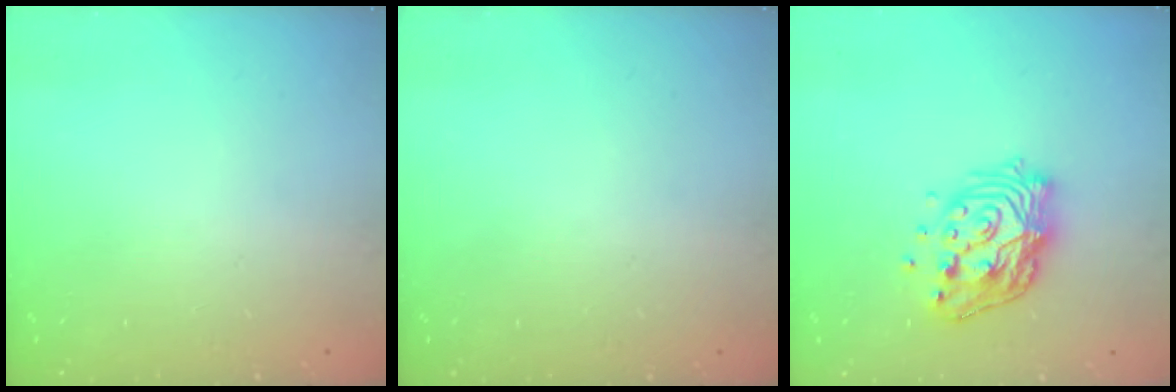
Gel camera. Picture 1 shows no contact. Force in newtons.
{"total": 0.0}
{"total": 18.0, "press": 17.9, "slide": 1.6}